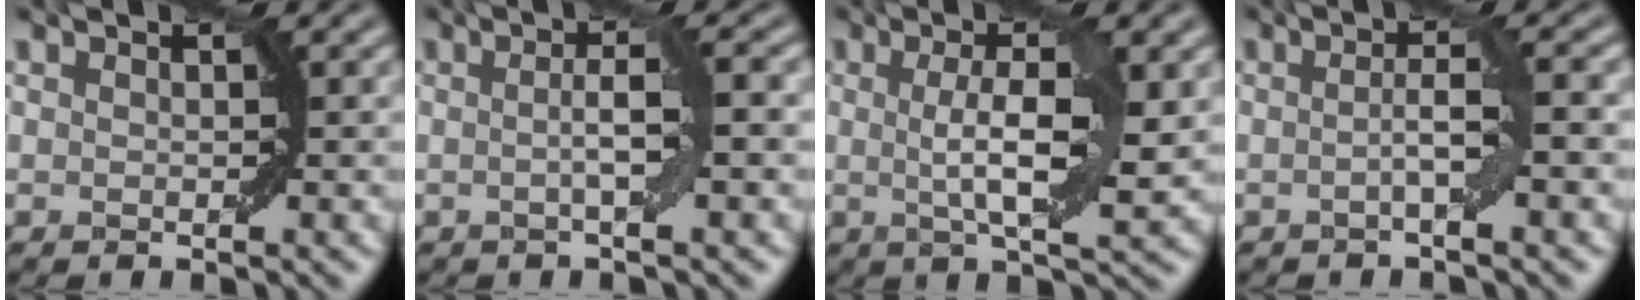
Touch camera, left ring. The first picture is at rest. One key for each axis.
{"total": 3.3, "fx": 0.0, "fy": 0.4, "fz": 3.3, "tx": -0.051, "ty": 0.004, "tz": -0.002}
{"total": 6.3, "fx": 0.6, "fy": 1.4, "fz": 6.1, "tx": -0.096, "ty": 0.002, "tz": 0.009}
{"total": 2.8, "fx": -0.4, "fy": 0.2, "fz": 2.8, "tx": -0.046, "ty": 0.003, "tz": -0.011}